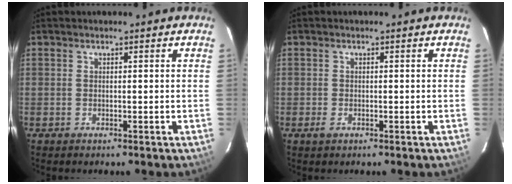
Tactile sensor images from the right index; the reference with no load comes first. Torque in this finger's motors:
{"motor_torque": [0.15, -0.06, 0.01, 0.00]}